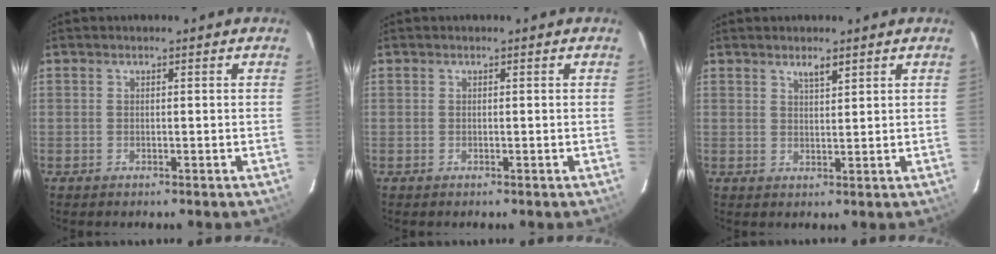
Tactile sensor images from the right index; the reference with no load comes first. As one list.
[{"total": 0.0}, {"total": 2.3, "force": [1.7, 0.5, 1.4], "torque": [-0.023, 0.002, 0.031]}]